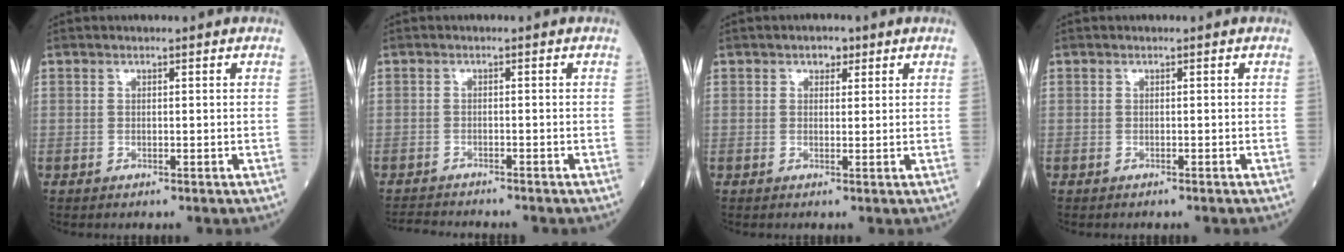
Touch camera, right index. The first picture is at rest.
{"total": 4.3, "force": [-4.2, 0.1, 1.0], "torque": [-0.016, -0.017, -0.067]}
{"total": 1.7, "force": [0.9, 1.1, 0.8], "torque": [-0.009, 0.005, 0.011]}
{"total": 0.6, "force": [-0.6, 0.0, 0.3], "torque": [-0.003, 0.000, -0.006]}